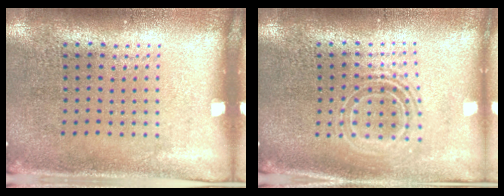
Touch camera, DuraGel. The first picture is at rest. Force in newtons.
{"total": 1.6, "press": 1.3, "slide": 1.0}